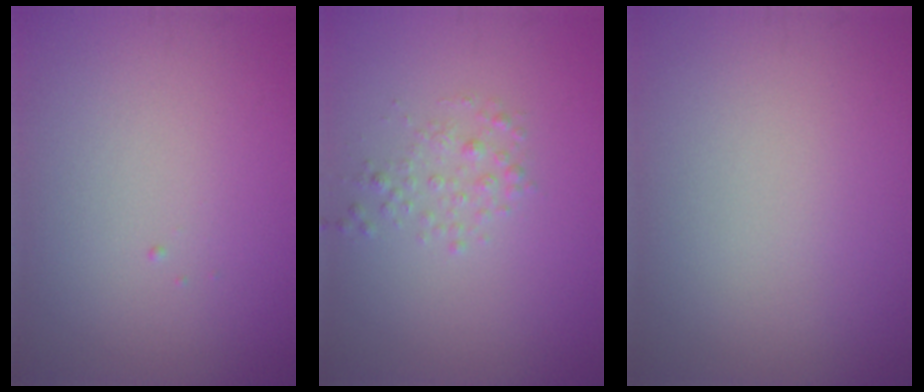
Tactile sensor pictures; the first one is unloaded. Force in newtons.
{"total": 1.4, "press": 1.4, "slide": 0.0}
{"total": 0.0}